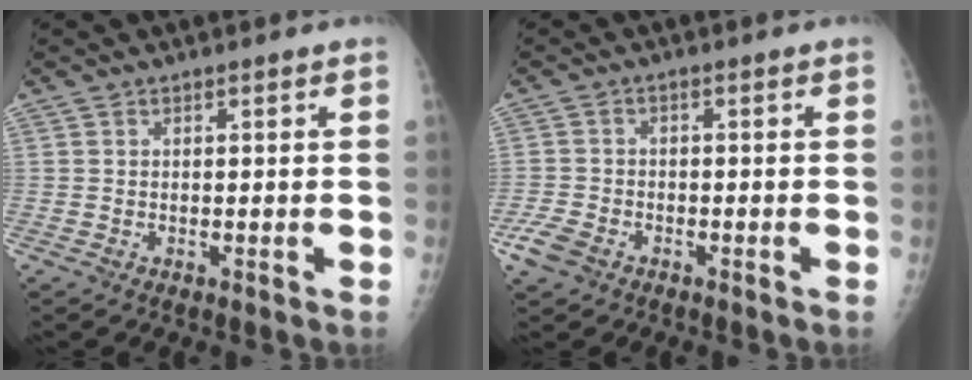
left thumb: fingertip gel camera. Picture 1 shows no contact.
{"total": 4.5, "force": [-2.6, 2.9, 2.3], "torque": [-0.056, 0.008, -0.047]}